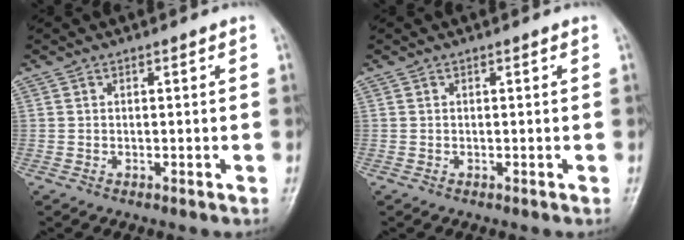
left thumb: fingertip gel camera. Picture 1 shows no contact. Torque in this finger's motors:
{"motor_torque": [0.00, 0.00, 0.00, 0.00, 0.00]}